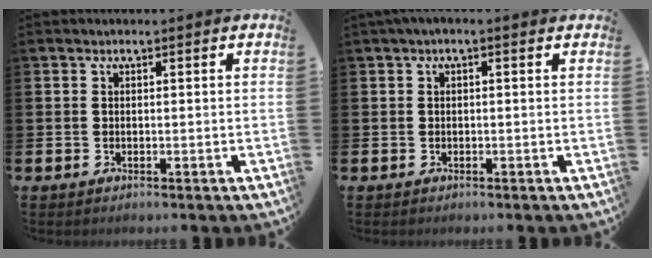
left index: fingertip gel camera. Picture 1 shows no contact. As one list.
[{"total": 0.8, "force": [-0.1, 0.1, 0.8], "torque": [-0.009, -0.001, -0.004]}]